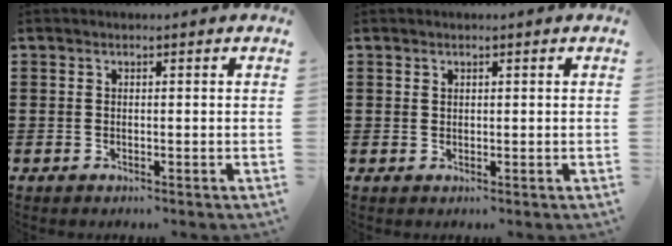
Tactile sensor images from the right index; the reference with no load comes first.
{"total": 0.8, "force": [0.6, 0.5, 0.1], "torque": [-0.005, 0.002, 0.012]}